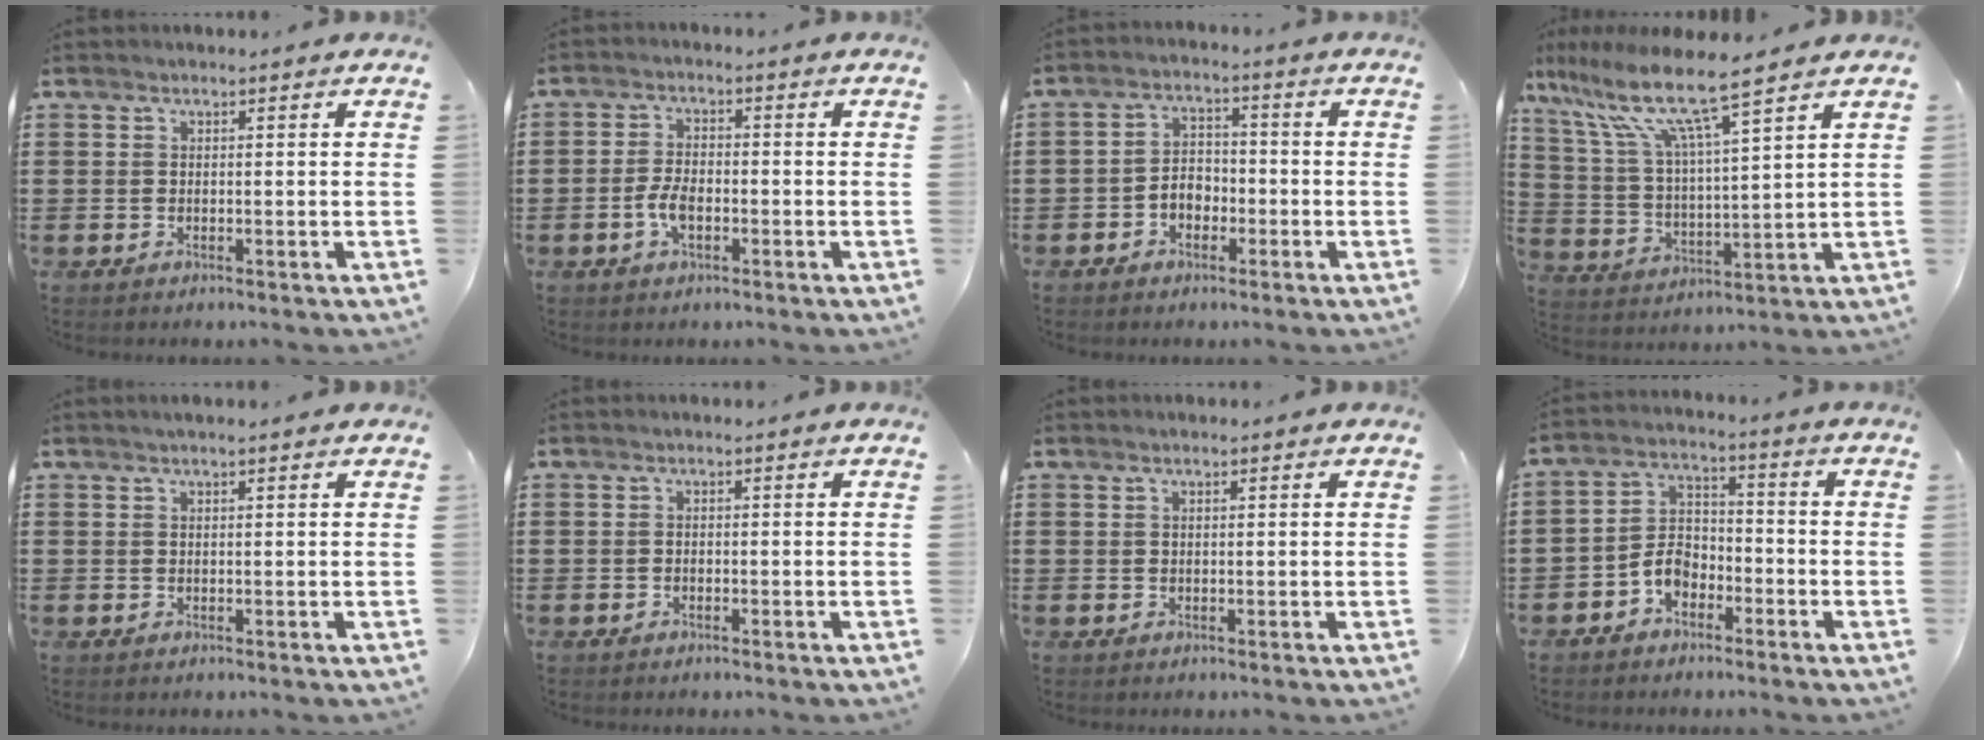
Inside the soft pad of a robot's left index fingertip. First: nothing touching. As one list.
[{"total": 3.9, "force": [-1.3, 1.9, 3.1], "torque": [-0.077, -0.001, -0.030]}, {"total": 3.5, "force": [-1.9, 2.5, 1.6], "torque": [-0.034, 0.008, -0.039]}, {"total": 10.2, "force": [7.8, 0.6, 6.6], "torque": [-0.159, -0.042, 0.128]}, {"total": 0.8, "force": [0.5, 0.0, 0.6], "torque": [-0.011, 0.001, 0.009]}, {"total": 0.6, "force": [-0.5, 0.3, 0.0], "torque": [-0.004, -0.001, -0.011]}, {"total": 0.8, "force": [0.4, 0.2, 0.7], "torque": [-0.014, 0.003, 0.006]}, {"total": 5.0, "force": [-3.1, 3.2, 2.3], "torque": [-0.058, 0.011, -0.064]}]